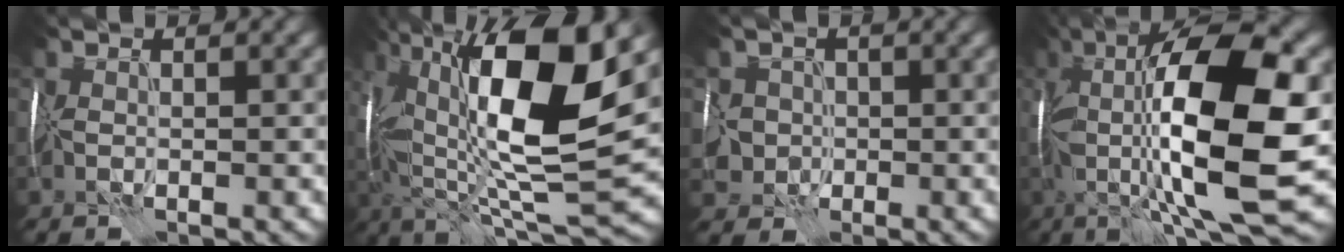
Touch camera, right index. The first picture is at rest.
{"total": 17.4, "force": [3.8, 6.5, 15.7], "torque": [-0.290, 0.000, 0.069]}
{"total": 3.5, "force": [-0.6, 3.2, 1.1], "torque": [-0.006, 0.013, -0.018]}
{"total": 15.1, "force": [0.4, 4.0, 14.5], "torque": [-0.239, 0.002, 0.011]}